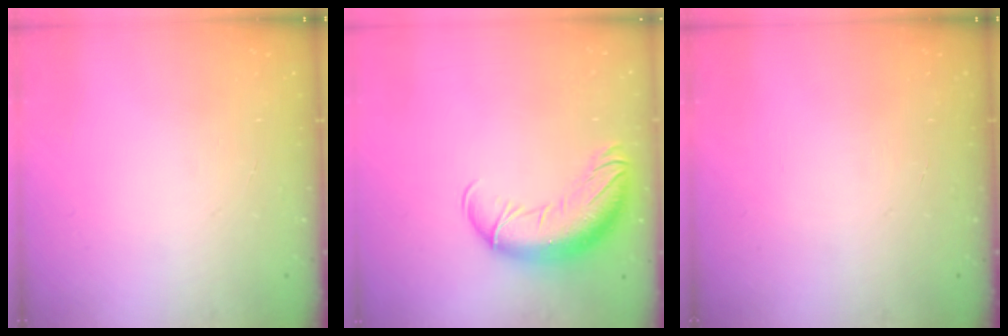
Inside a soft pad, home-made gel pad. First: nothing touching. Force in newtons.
{"total": 14.8, "press": 14.3, "slide": 3.6}
{"total": 0.0}